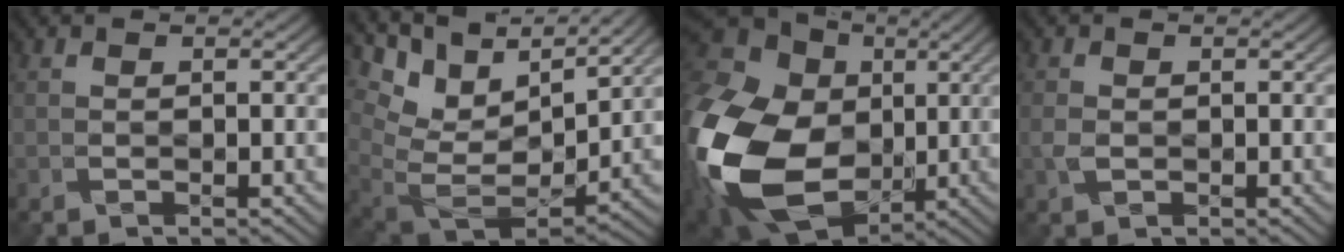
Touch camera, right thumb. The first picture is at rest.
{"total": 13.5, "force": [6.8, 8.0, 8.5], "torque": [-0.203, 0.012, 0.139]}
{"total": 22.2, "force": [-2.4, 17.0, 14.1], "torque": [-0.385, -0.048, -0.012]}
{"total": 1.2, "force": [-0.4, 0.9, 0.7], "torque": [-0.023, -0.003, -0.005]}